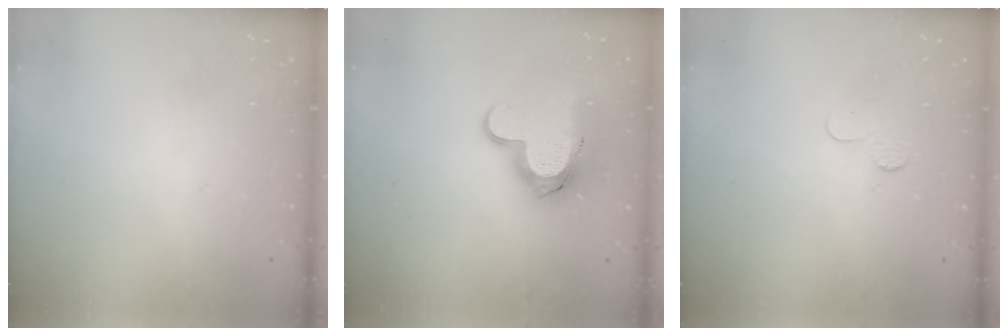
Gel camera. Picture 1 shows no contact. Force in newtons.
{"total": 12.2, "press": 12.2, "slide": 1.0}
{"total": 2.3, "press": 2.3, "slide": 0.2}